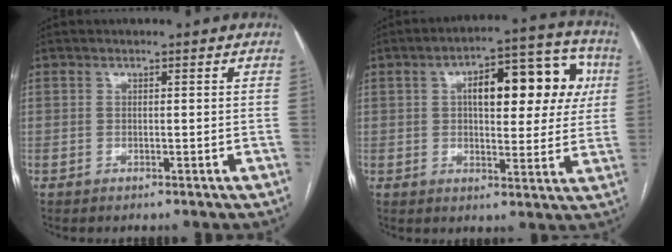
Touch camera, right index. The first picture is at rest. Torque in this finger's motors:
{"motor_torque": [0.89, -0.15, 0.31, 0.07]}